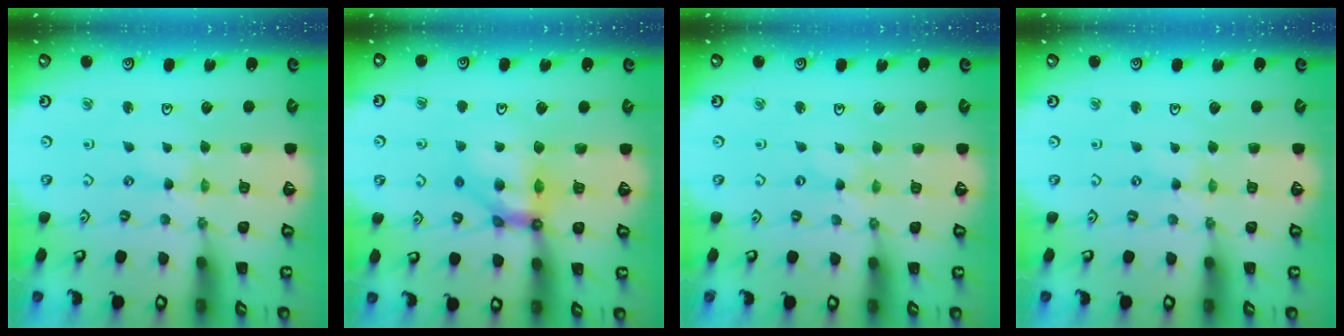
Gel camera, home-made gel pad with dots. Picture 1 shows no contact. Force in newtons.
{"total": 10.2, "press": 10.1, "slide": 1.3}
{"total": 0.0}
{"total": 0.7, "press": 0.6, "slide": 0.3}